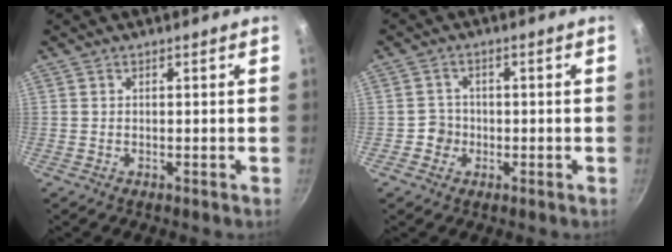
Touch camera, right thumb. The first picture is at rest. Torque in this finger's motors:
{"motor_torque": [-0.17, 0.07, 0.33, -0.18, -0.01]}